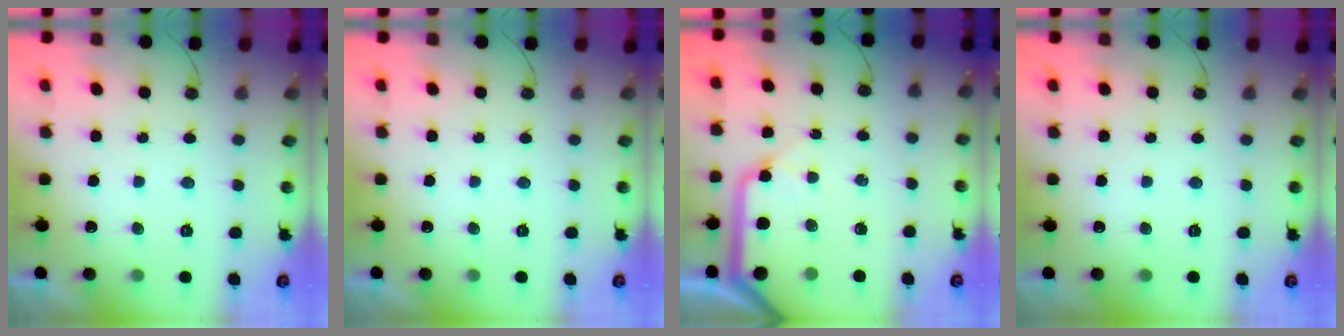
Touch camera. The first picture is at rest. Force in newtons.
{"total": 0.0}
{"total": 12.7, "press": 12.6, "slide": 2.0}
{"total": 0.0}